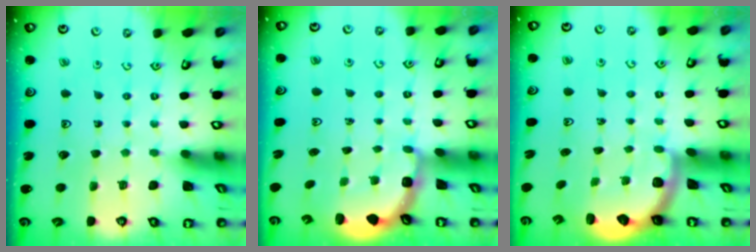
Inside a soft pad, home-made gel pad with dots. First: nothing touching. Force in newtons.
{"total": 2.7, "press": 2.3, "slide": 1.4}
{"total": 2.4, "press": 2.1, "slide": 1.3}